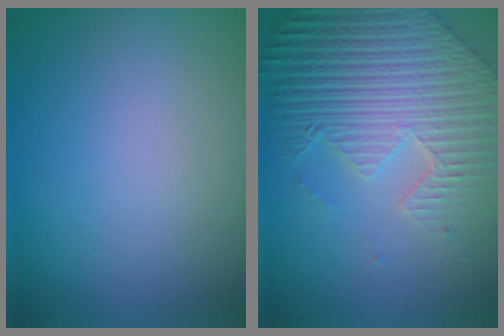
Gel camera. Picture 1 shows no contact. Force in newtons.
{"total": 9.4, "press": 6.5, "slide": 6.8}